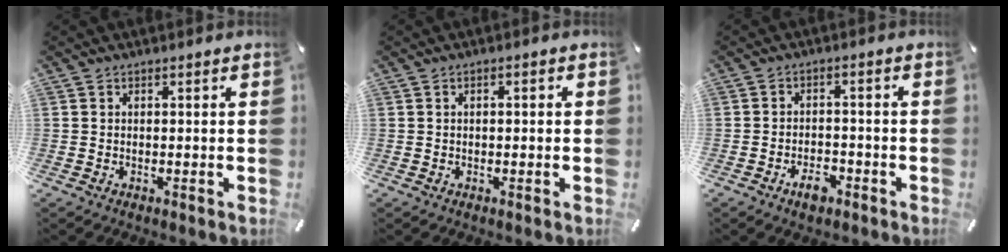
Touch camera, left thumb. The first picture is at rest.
{"total": 1.2, "force": [-0.3, 0.5, 1.0], "torque": [-0.017, 0.002, -0.007]}
{"total": 4.6, "force": [-3.0, 2.3, 2.6], "torque": [-0.046, 0.013, -0.053]}